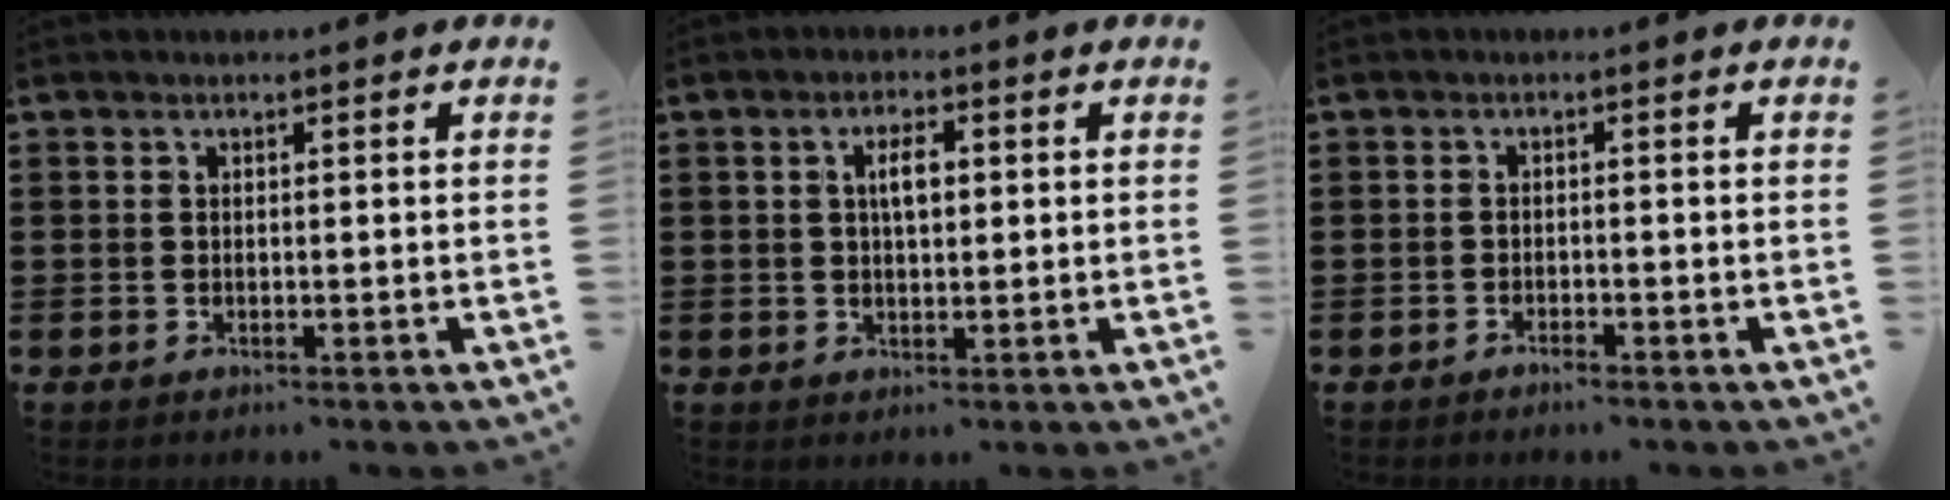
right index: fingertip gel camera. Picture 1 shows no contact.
{"total": 3.4, "force": [0.7, 1.4, 3.0], "torque": [-0.045, 0.001, 0.006]}
{"total": 1.0, "force": [-1.0, 0.1, 0.3], "torque": [-0.009, -0.002, -0.018]}